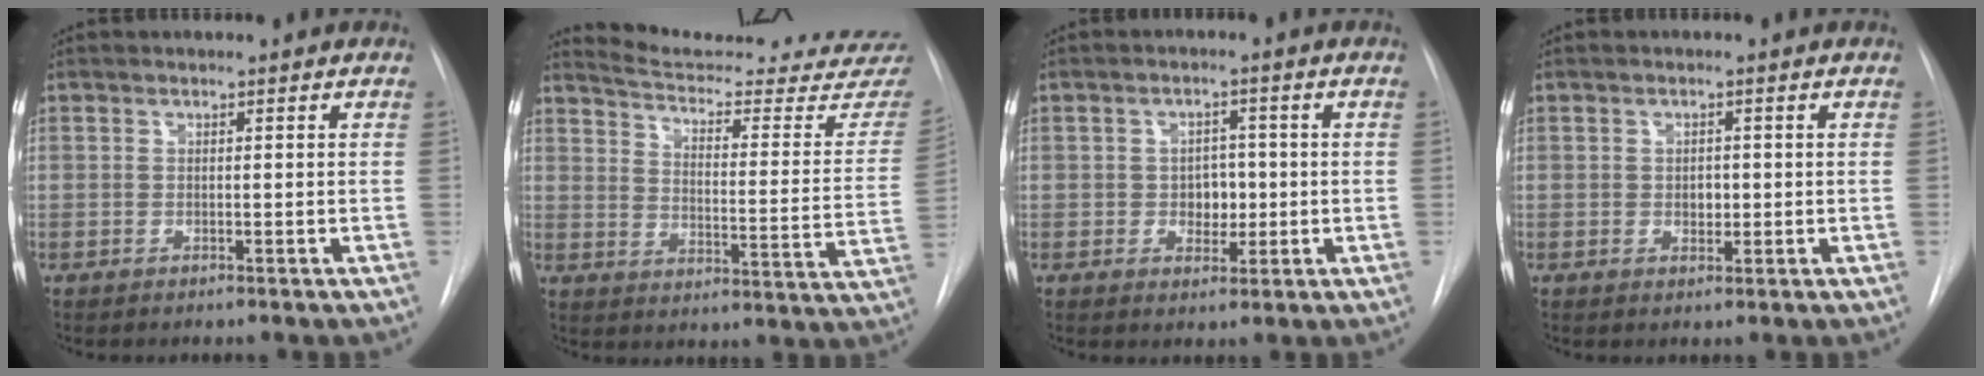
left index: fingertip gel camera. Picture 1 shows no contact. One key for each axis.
{"total": 24.1, "fx": 23.1, "fy": 2.6, "fz": 6.3, "tx": -0.076, "ty": -0.115, "tz": 0.281}
{"total": 3.9, "fx": -1.1, "fy": 2.8, "fz": 2.5, "tx": -0.029, "ty": 0.000, "tz": -0.012}
{"total": 1.9, "fx": -0.9, "fy": 1.2, "fz": 1.1, "tx": -0.016, "ty": -0.005, "tz": -0.011}